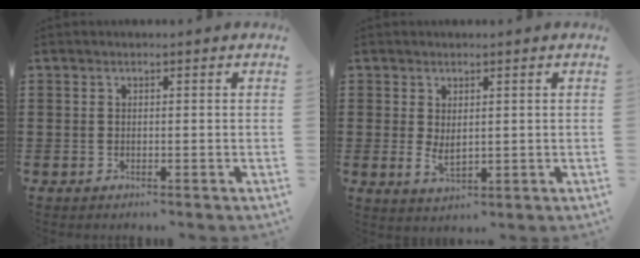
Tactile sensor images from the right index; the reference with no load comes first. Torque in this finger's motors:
{"motor_torque": [0.60, 1.53, -0.06, -0.01]}